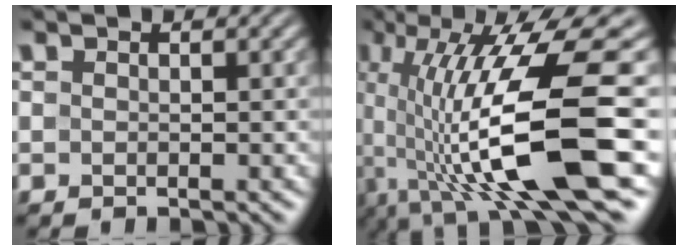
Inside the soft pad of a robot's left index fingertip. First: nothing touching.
{"total": 13.3, "force": [-2.1, 3.1, 12.8], "torque": [-0.224, 0.001, -0.029]}